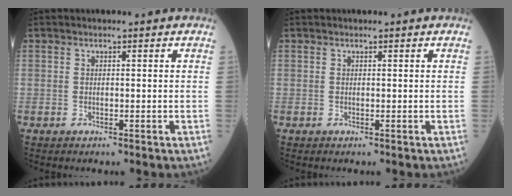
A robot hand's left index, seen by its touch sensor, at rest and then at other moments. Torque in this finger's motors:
{"motor_torque": [0.00, 0.00, 0.02, 0.00]}